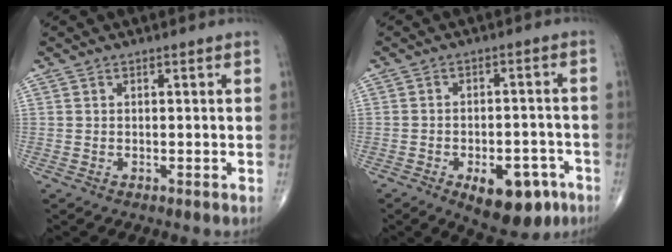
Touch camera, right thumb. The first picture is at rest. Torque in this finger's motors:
{"motor_torque": [1.28, 1.20, 0.63, -0.82, 0.26]}